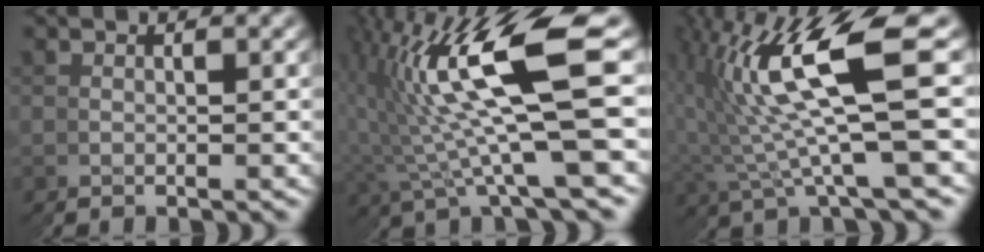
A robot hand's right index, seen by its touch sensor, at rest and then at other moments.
{"total": 10.8, "force": [1.9, 4.6, 9.6], "torque": [-0.162, 0.023, 0.027]}
{"total": 9.4, "force": [1.7, 4.1, 8.3], "torque": [-0.151, 0.022, 0.026]}